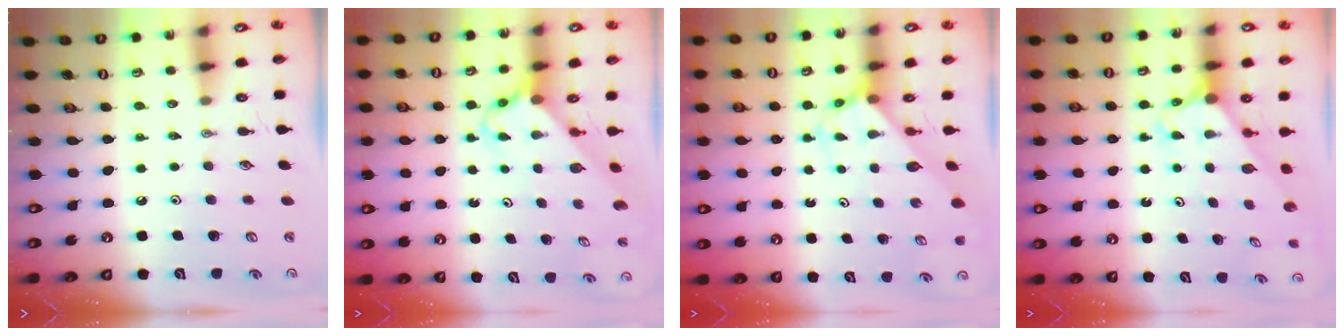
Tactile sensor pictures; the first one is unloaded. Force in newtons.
{"total": 2.9, "press": 2.9, "slide": 0.3}
{"total": 2.8, "press": 2.8, "slide": 0.1}
{"total": 2.4, "press": 2.4, "slide": 0.2}